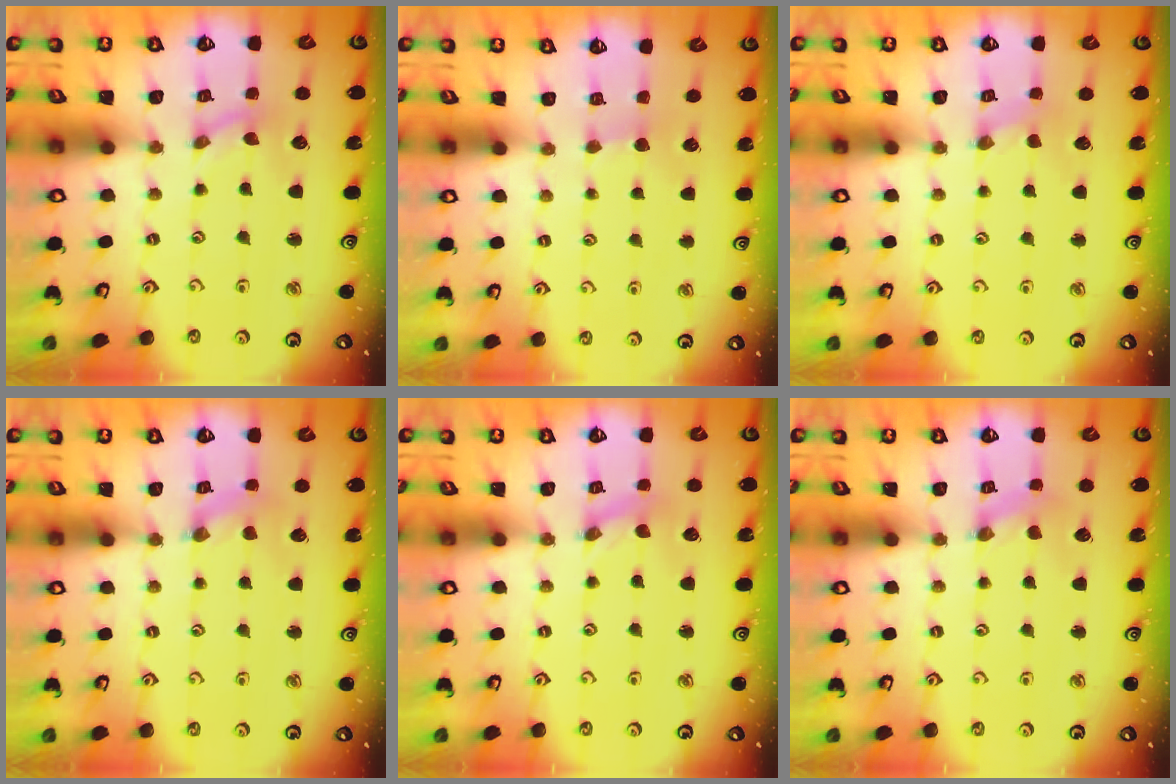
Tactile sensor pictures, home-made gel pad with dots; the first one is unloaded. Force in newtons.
{"total": 2.2, "press": 2.2, "slide": 0.2}
{"total": 0.0}
{"total": 1.0, "press": 1.0, "slide": 0.1}
{"total": 0.0}
{"total": 0.7, "press": 0.7, "slide": 0.2}